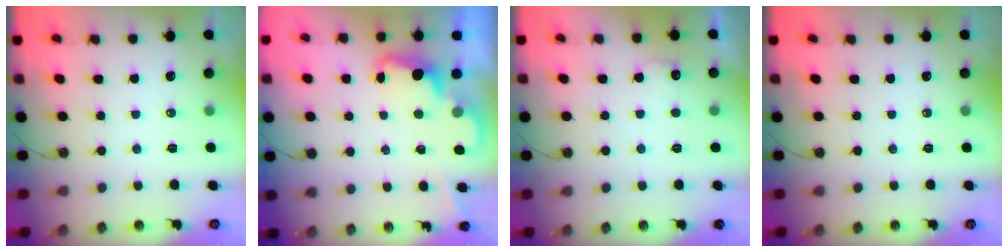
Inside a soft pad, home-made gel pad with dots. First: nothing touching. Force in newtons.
{"total": 2.3, "press": 2.3, "slide": 0.5}
{"total": 5.6, "press": 5.6, "slide": 0.4}
{"total": 0.0}